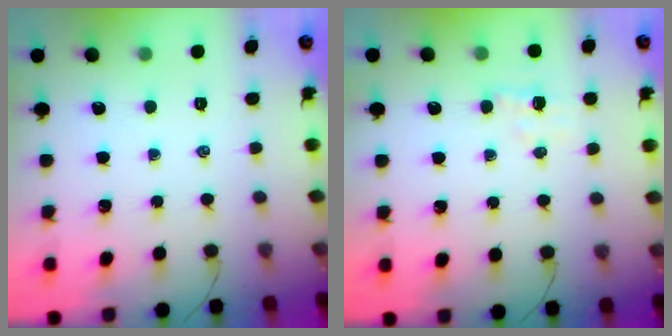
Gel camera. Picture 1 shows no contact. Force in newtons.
{"total": 3.2, "press": 3.0, "slide": 1.0}